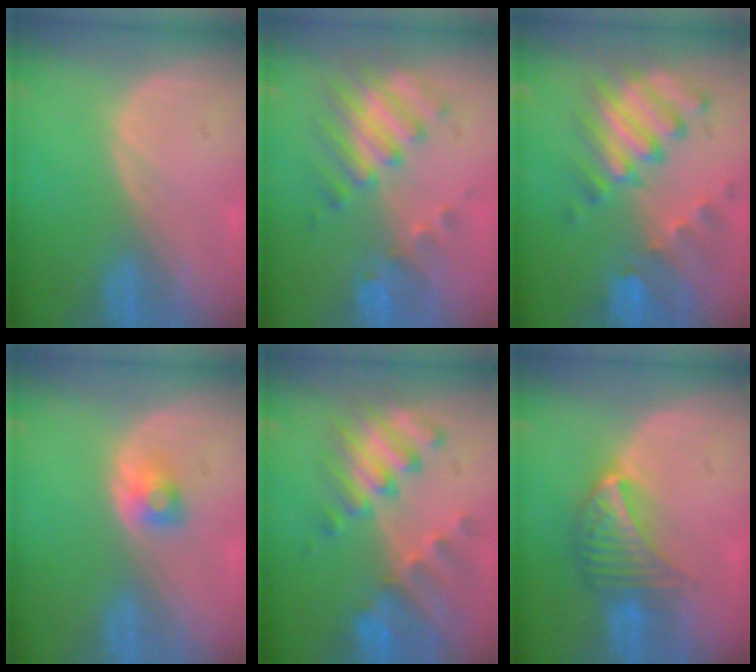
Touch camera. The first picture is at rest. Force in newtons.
{"total": 8.2, "press": 7.3, "slide": 3.8}
{"total": 10.0, "press": 8.8, "slide": 4.8}
{"total": 2.4, "press": 2.3, "slide": 0.8}
{"total": 9.2, "press": 8.4, "slide": 3.9}
{"total": 7.0, "press": 6.2, "slide": 3.3}